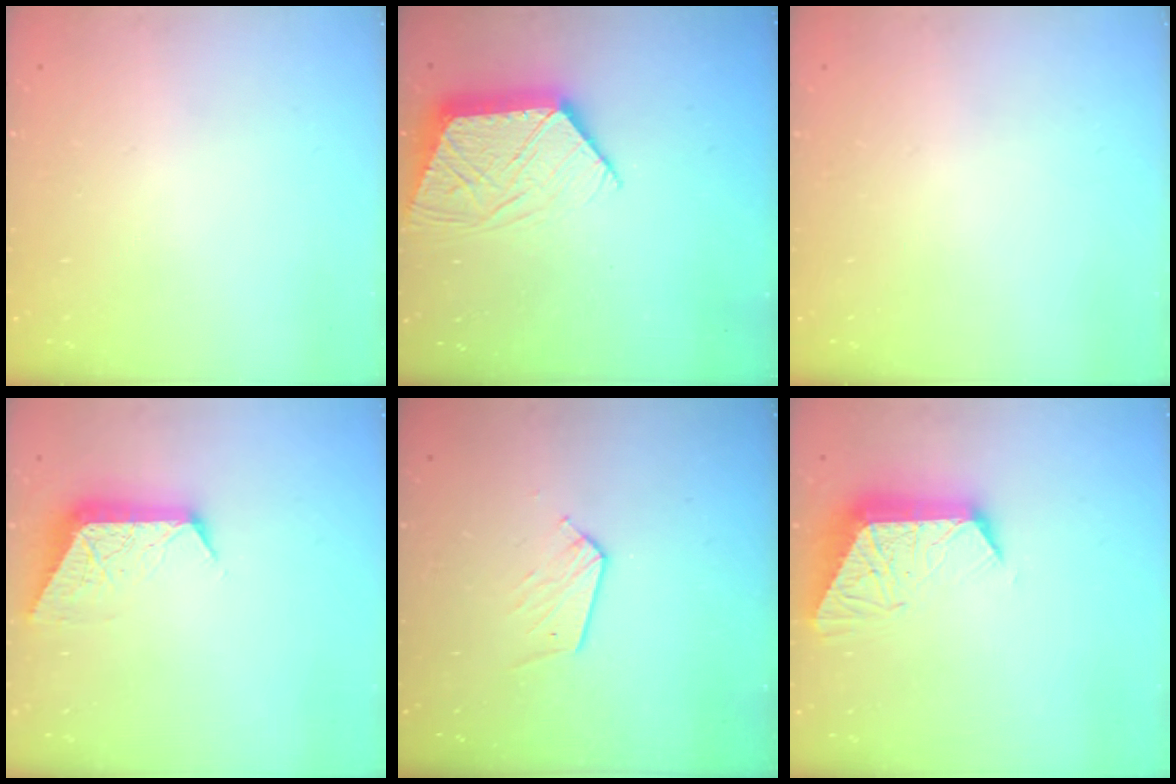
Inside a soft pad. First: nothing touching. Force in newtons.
{"total": 12.5, "press": 12.5, "slide": 0.9}
{"total": 0.0}
{"total": 9.5, "press": 9.5, "slide": 0.2}
{"total": 6.7, "press": 6.7, "slide": 0.4}
{"total": 12.4, "press": 12.4, "slide": 1.5}